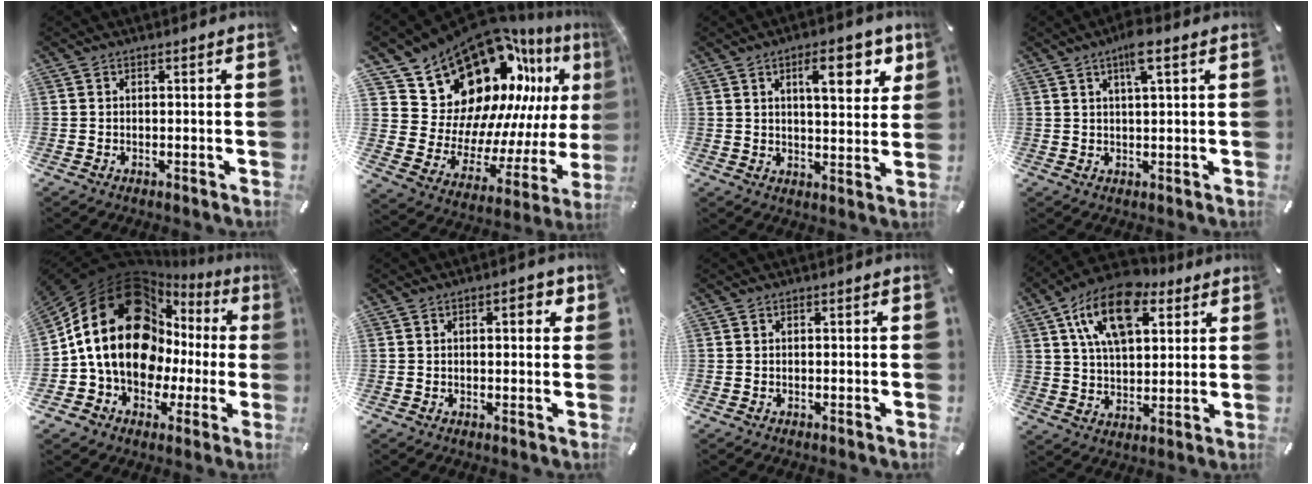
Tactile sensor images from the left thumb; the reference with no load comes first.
{"total": 20.5, "force": [14.4, 12.2, 8.0], "torque": [-0.118, -0.140, 0.275]}
{"total": 11.4, "force": [5.3, 4.3, 9.1], "torque": [-0.122, -0.016, 0.080]}
{"total": 5.6, "force": [3.0, 0.9, 4.7], "torque": [-0.090, 0.003, 0.048]}
{"total": 24.9, "force": [3.9, 18.8, 15.9], "torque": [-0.323, -0.031, 0.080]}
{"total": 3.5, "force": [1.0, 1.7, 2.9], "torque": [-0.035, -0.001, 0.010]}
{"total": 0.0}
{"total": 16.7, "force": [8.1, 9.5, 11.2], "torque": [-0.195, -0.014, 0.141]}